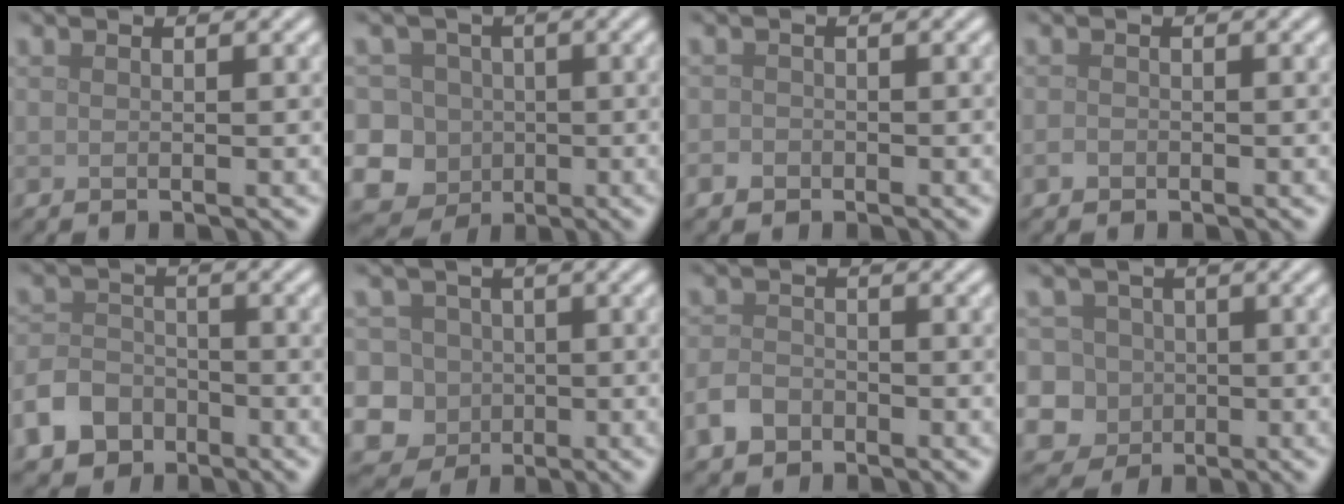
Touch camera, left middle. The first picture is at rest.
{"total": 10.4, "force": [-2.1, 9.6, 3.2], "torque": [-0.063, 0.015, -0.070]}
{"total": 1.0, "force": [-0.6, 0.8, 0.2], "torque": [0.001, -0.002, -0.014]}
{"total": 0.6, "force": [-0.4, 0.5, 0.2], "torque": [-0.003, -0.003, -0.008]}
{"total": 4.9, "force": [-3.0, 3.5, 1.7], "torque": [-0.034, -0.004, -0.065]}
{"total": 8.6, "force": [-1.1, 8.1, 2.8], "torque": [-0.055, 0.024, -0.060]}
{"total": 2.5, "force": [-1.6, 1.6, 0.9], "torque": [-0.015, 0.001, -0.040]}
{"total": 7.5, "force": [-0.5, 7.1, 2.5], "torque": [-0.049, 0.029, -0.049]}